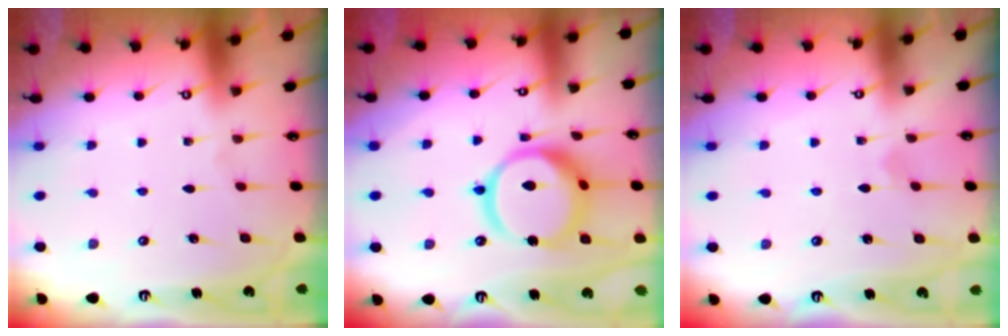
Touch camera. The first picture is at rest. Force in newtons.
{"total": 17.2, "press": 17.1, "slide": 1.8}
{"total": 1.9, "press": 1.9, "slide": 0.1}